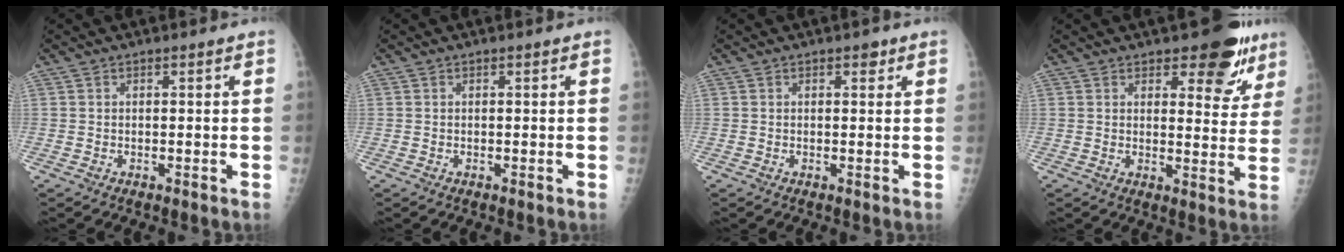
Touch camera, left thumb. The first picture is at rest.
{"total": 0.0}
{"total": 1.2, "force": [0.7, 0.7, 0.7], "torque": [0.001, -0.001, 0.006]}
{"total": 10.1, "force": [6.5, 4.6, 6.2], "torque": [-0.031, -0.035, 0.084]}